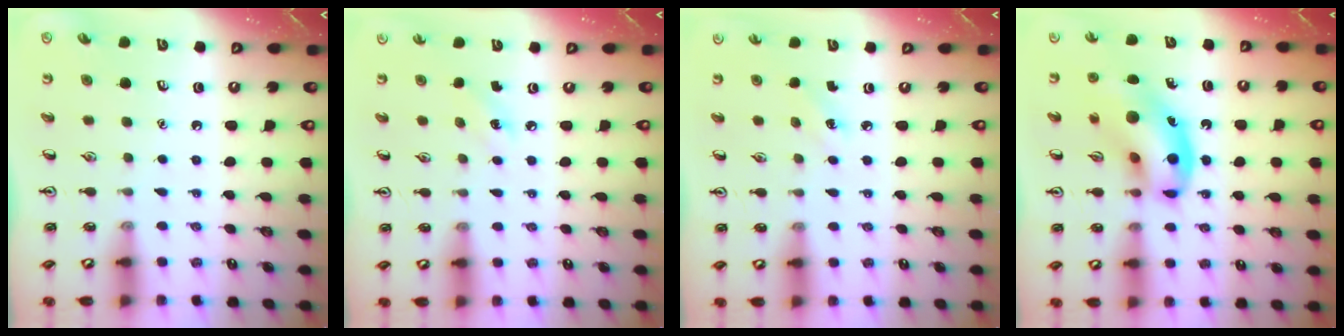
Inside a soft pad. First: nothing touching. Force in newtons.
{"total": 3.9, "press": 3.7, "slide": 1.2}
{"total": 2.5, "press": 2.3, "slide": 0.9}
{"total": 16.6, "press": 16.2, "slide": 3.8}